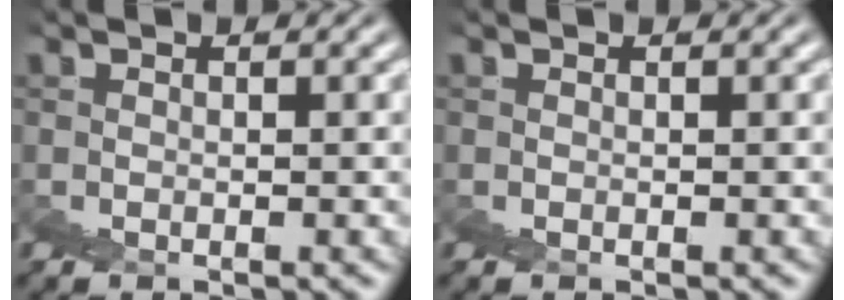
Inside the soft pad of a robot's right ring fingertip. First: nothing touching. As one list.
[{"total": 0.0}]